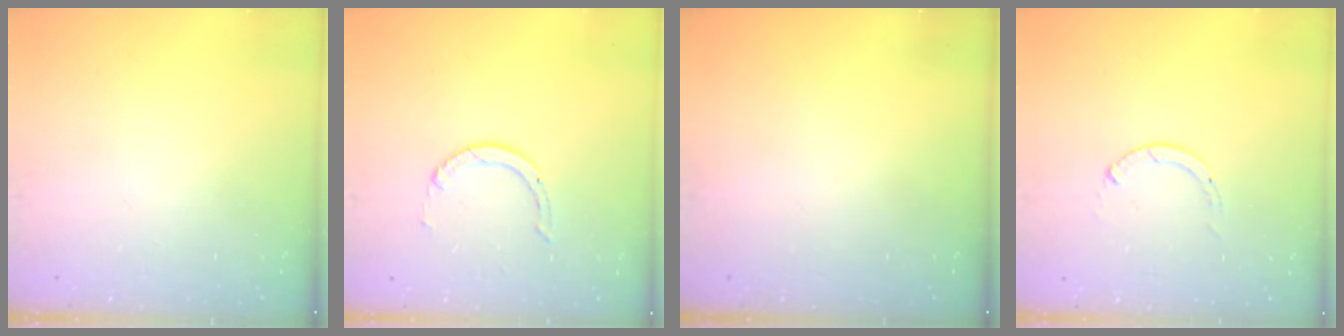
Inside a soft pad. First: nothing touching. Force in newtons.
{"total": 1.5, "press": 1.5, "slide": 0.2}
{"total": 0.0}
{"total": 0.0}